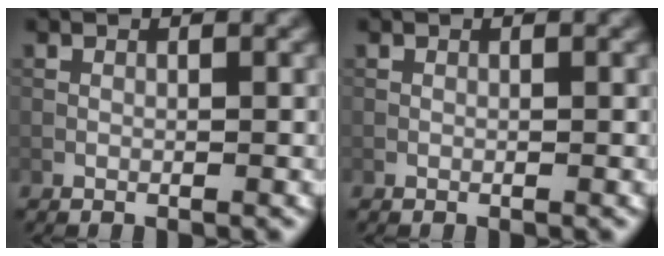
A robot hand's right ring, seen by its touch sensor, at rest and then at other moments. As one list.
[{"total": 0.0}]